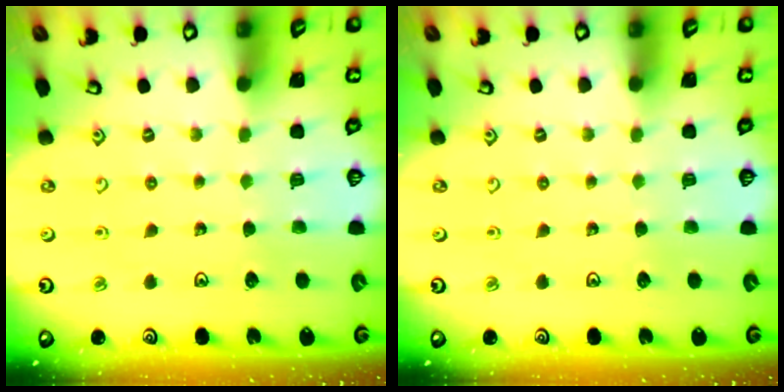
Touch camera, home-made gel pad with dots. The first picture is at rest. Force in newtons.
{"total": 0.0}